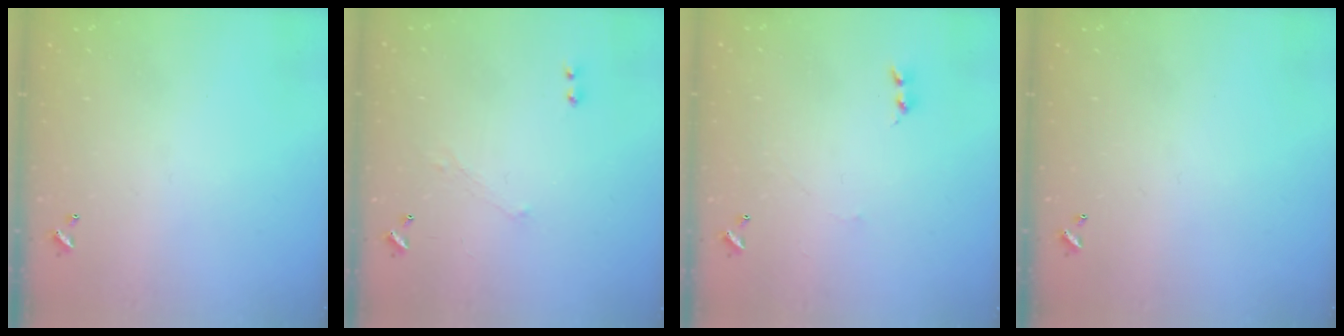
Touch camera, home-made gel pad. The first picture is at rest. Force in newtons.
{"total": 1.0, "press": 0.9, "slide": 0.5}
{"total": 0.8, "press": 0.7, "slide": 0.5}
{"total": 0.0}